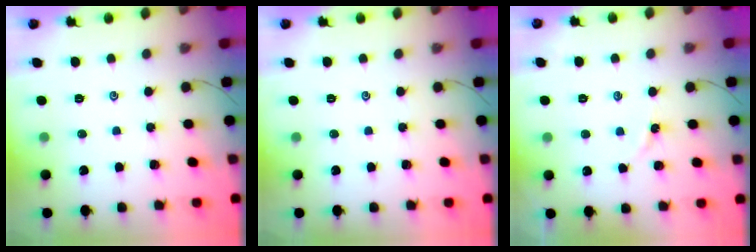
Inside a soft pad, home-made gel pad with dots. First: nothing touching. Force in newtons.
{"total": 0.0}
{"total": 1.9, "press": 1.9, "slide": 0.3}